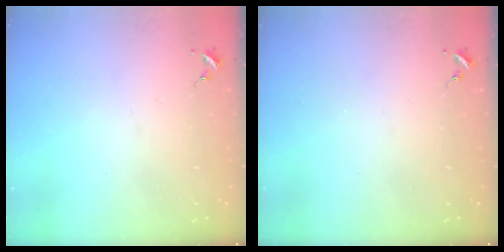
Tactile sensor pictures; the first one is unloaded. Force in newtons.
{"total": 0.0}